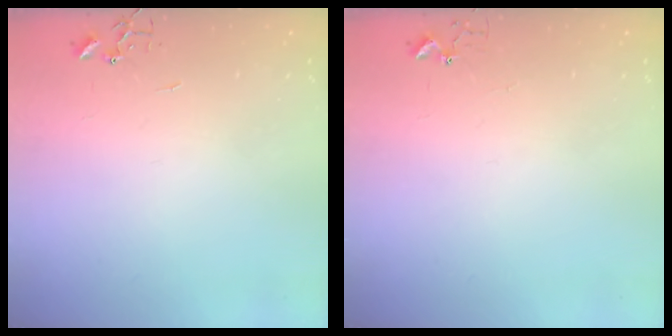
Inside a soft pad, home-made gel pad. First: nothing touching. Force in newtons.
{"total": 2.7, "press": 2.7, "slide": 0.2}